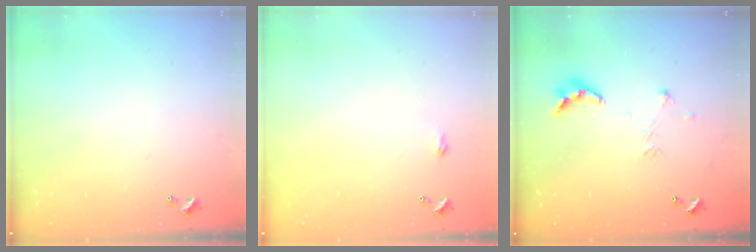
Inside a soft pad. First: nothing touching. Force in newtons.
{"total": 2.3, "press": 2.3, "slide": 0.4}
{"total": 9.3, "press": 9.2, "slide": 0.9}